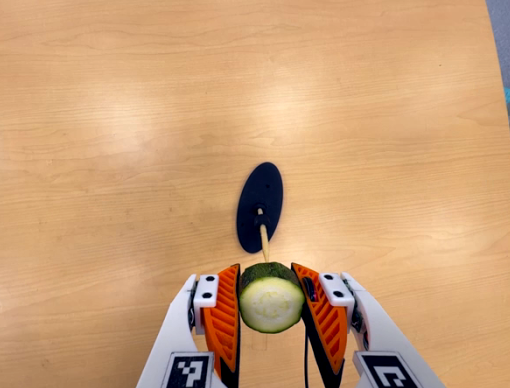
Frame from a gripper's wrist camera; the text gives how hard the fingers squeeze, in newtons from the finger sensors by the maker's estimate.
{"total": 11.1, "left": 9.9, "right": 12.3}